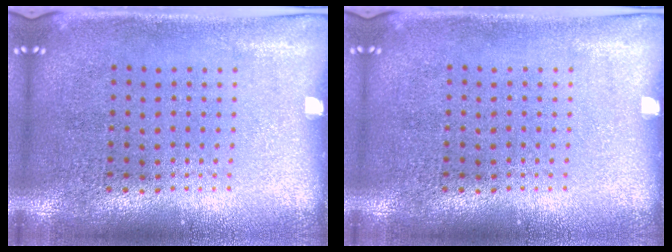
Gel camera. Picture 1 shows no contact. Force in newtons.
{"total": 0.0}